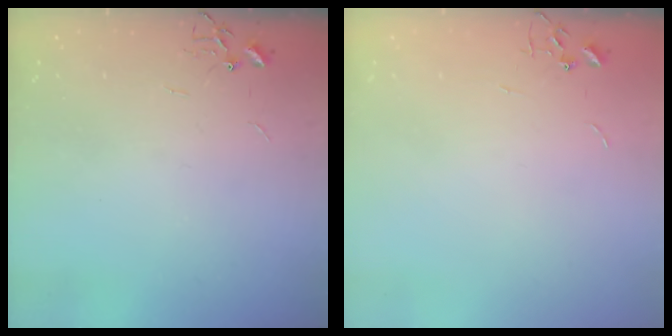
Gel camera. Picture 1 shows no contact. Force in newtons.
{"total": 0.0}